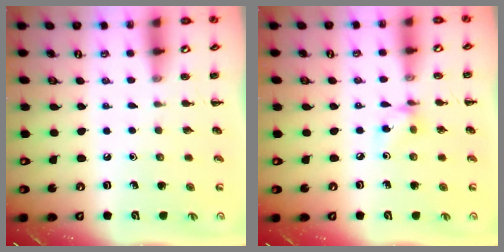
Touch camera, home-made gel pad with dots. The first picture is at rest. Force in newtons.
{"total": 5.1, "press": 4.9, "slide": 1.2}